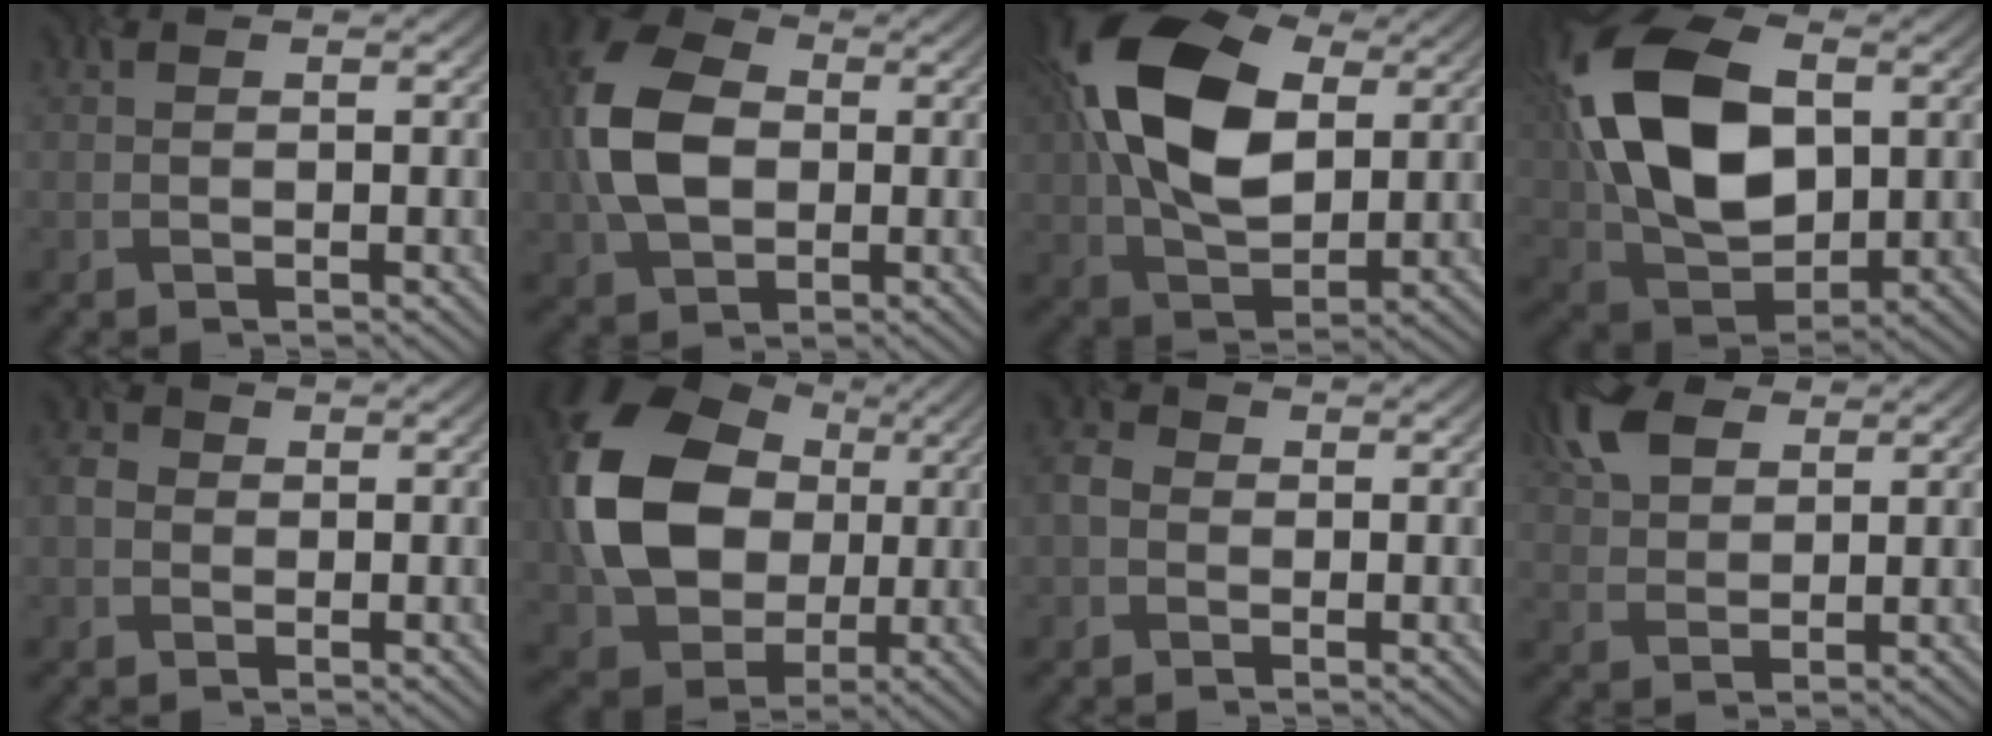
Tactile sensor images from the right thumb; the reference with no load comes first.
{"total": 10.4, "force": [0.0, 7.2, 7.5], "torque": [-0.187, 0.003, -0.010]}
{"total": 15.7, "force": [4.0, 9.7, 11.7], "torque": [-0.259, 0.018, 0.076]}
{"total": 16.4, "force": [3.0, 10.6, 12.2], "torque": [-0.273, 0.011, 0.054]}
{"total": 1.7, "force": [-0.5, 1.6, 0.4], "torque": [-0.009, 0.001, -0.018]}
{"total": 14.7, "force": [1.5, 11.8, 8.7], "torque": [-0.191, 0.001, 0.025]}
{"total": 2.1, "force": [-0.7, 1.9, 0.8], "torque": [-0.023, 0.002, -0.025]}
{"total": 7.1, "force": [3.9, 4.0, 4.4], "torque": [-0.122, 0.020, 0.073]}